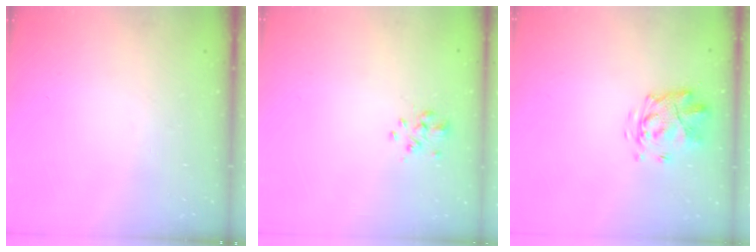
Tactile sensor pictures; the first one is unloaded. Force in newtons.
{"total": 2.3, "press": 1.9, "slide": 1.2}
{"total": 3.8, "press": 3.3, "slide": 1.7}